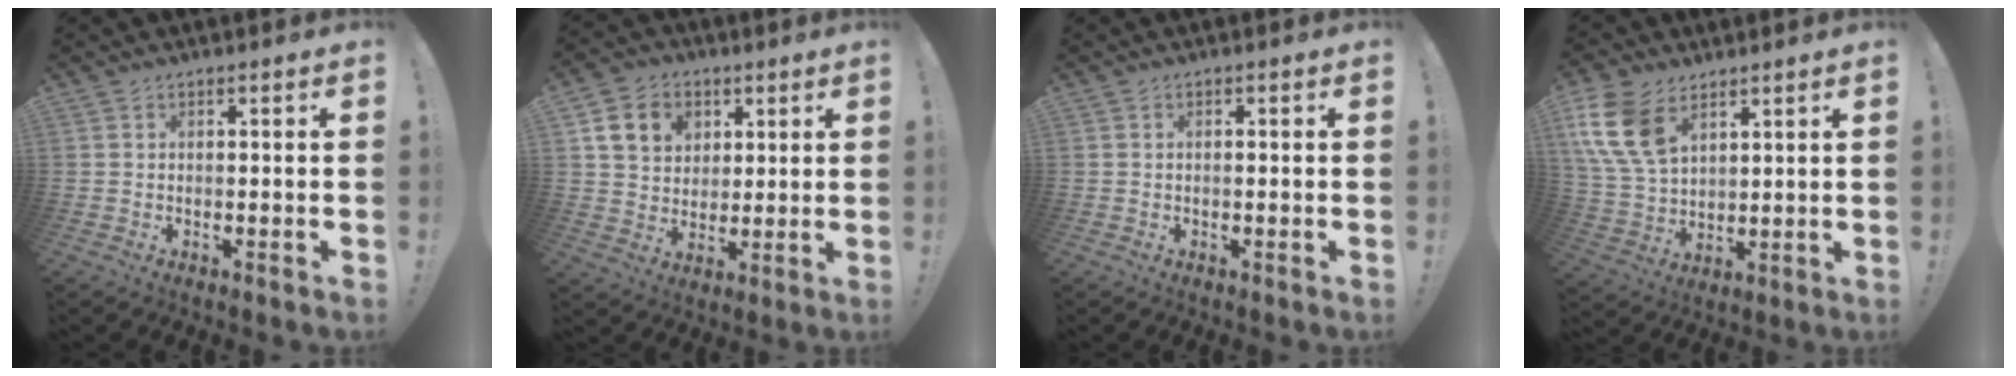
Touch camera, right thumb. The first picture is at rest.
{"total": 11.9, "force": [5.1, 9.6, 4.8], "torque": [-0.070, -0.018, 0.105]}
{"total": 0.6, "force": [-0.4, -0.1, 0.4], "torque": [0.000, -0.003, -0.010]}
{"total": 15.3, "force": [7.5, 9.9, 8.9], "torque": [-0.192, -0.024, 0.148]}